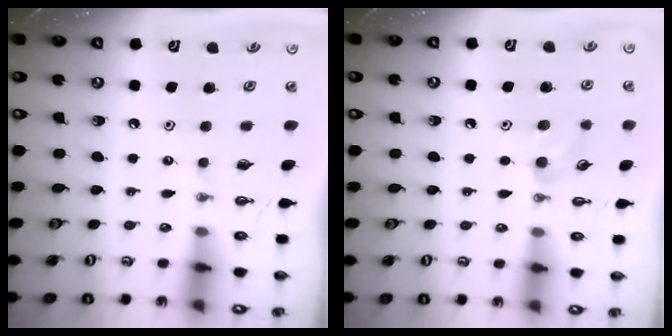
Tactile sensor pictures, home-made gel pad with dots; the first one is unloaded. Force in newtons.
{"total": 6.1, "press": 6.0, "slide": 1.4}